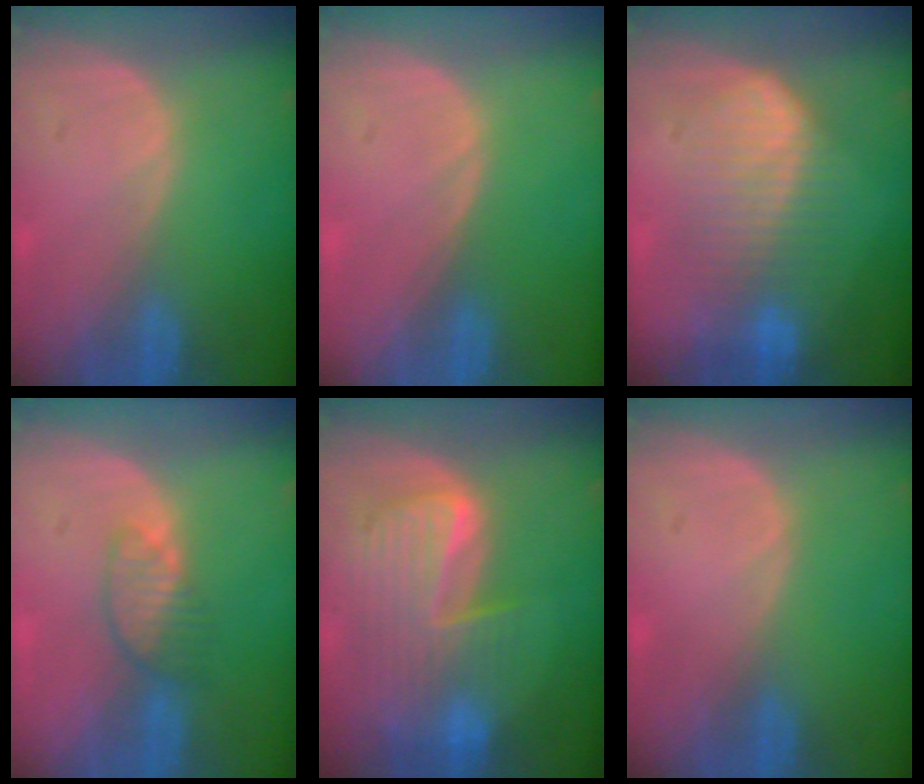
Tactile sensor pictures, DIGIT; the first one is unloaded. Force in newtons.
{"total": 0.0}
{"total": 7.8, "press": 7.8, "slide": 0.1}
{"total": 3.5, "press": 3.4, "slide": 0.9}
{"total": 9.9, "press": 8.4, "slide": 5.1}
{"total": 0.0}